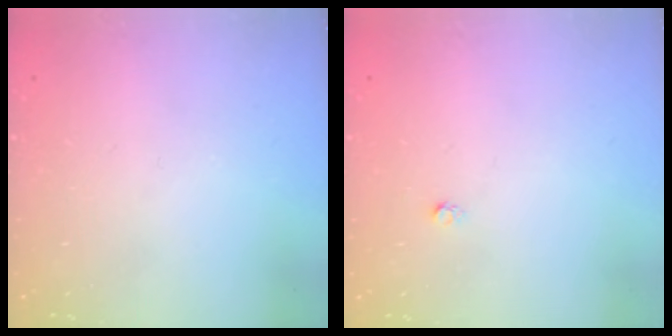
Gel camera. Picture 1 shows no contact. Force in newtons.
{"total": 1.6, "press": 1.5, "slide": 0.1}